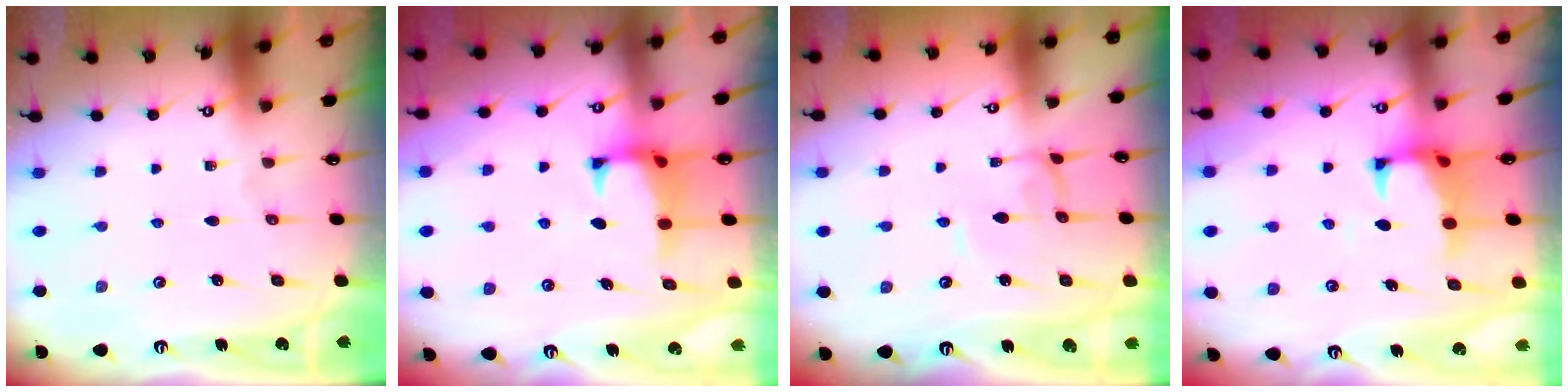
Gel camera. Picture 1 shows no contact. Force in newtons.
{"total": 0.9, "press": 0.3, "slide": 0.8}
{"total": 2.0, "press": 2.0, "slide": 0.1}
{"total": 1.2, "press": 0.8, "slide": 1.0}